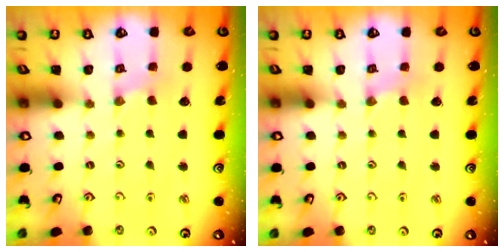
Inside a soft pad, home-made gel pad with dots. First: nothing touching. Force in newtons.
{"total": 0.7, "press": 0.7, "slide": 0.1}